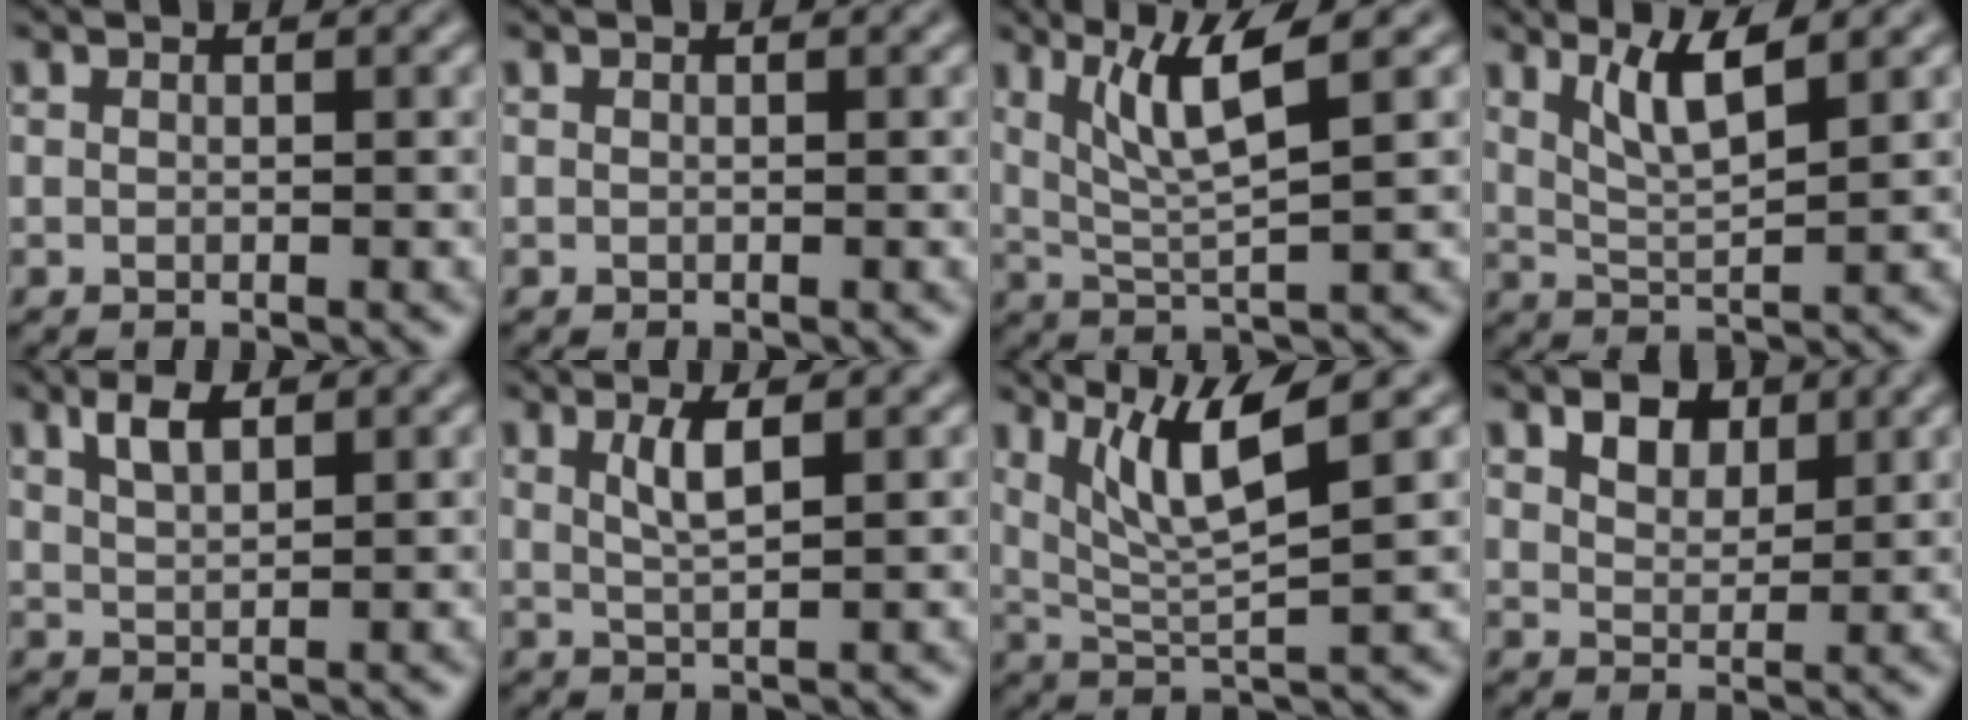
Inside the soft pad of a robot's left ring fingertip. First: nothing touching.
{"total": 0.0}
{"total": 5.1, "force": [2.2, 0.7, 4.6], "torque": [-0.093, -0.003, 0.048]}
{"total": 3.8, "force": [2.2, 0.7, 3.0], "torque": [-0.056, -0.005, 0.046]}
{"total": 2.6, "force": [1.6, 0.9, 1.8], "torque": [-0.037, 0.002, 0.032]}
{"total": 2.4, "force": [1.0, 0.6, 2.1], "torque": [-0.040, -0.002, 0.018]}
{"total": 5.8, "force": [2.8, 0.9, 5.0], "torque": [-0.098, -0.004, 0.057]}
{"total": 2.9, "force": [1.9, 1.6, 1.5], "torque": [-0.033, 0.003, 0.031]}